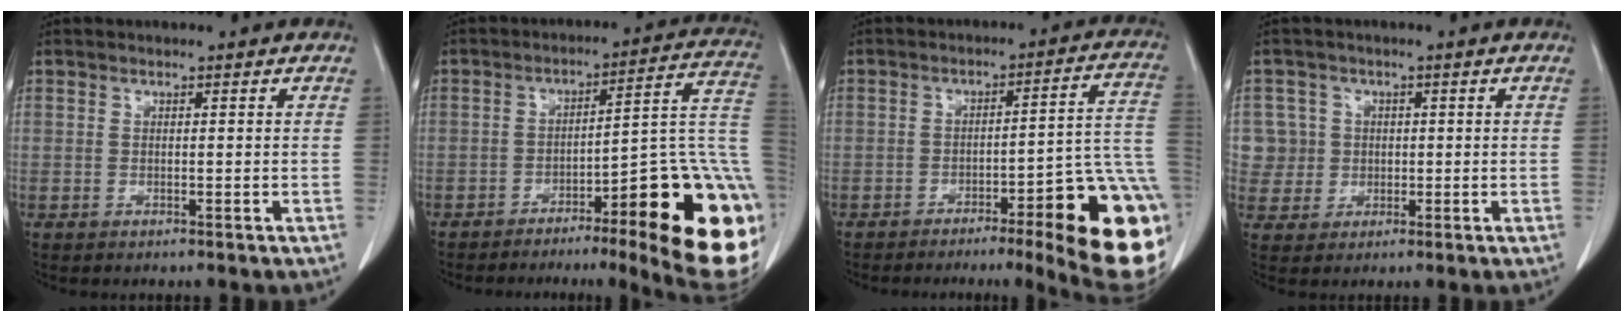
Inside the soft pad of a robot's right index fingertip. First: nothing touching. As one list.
[{"total": 24.4, "force": [-9.0, 3.7, 22.3], "torque": [-0.193, 0.019, -0.125]}, {"total": 20.9, "force": [-8.9, 2.8, 18.7], "torque": [-0.137, 0.016, -0.116]}, {"total": 5.5, "force": [0.6, 5.4, -0.4], "torque": [0.018, 0.019, 0.016]}]